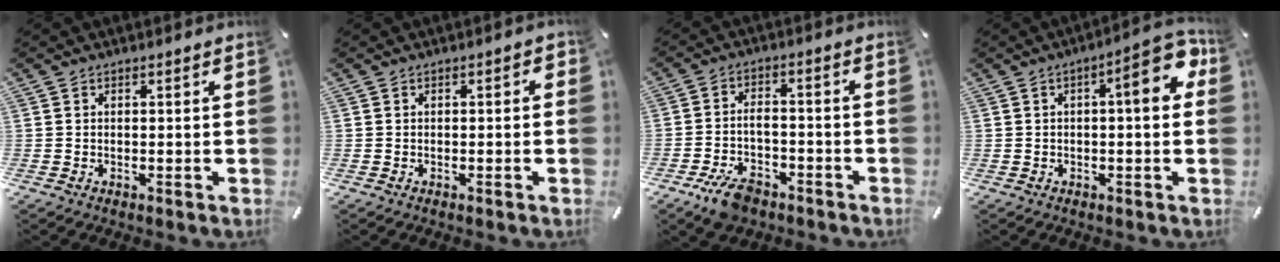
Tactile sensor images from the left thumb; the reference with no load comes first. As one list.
[{"total": 1.0, "force": [-0.5, 0.6, 0.6], "torque": [-0.009, 0.003, -0.011]}, {"total": 7.3, "force": [-4.3, 4.1, 4.4], "torque": [-0.084, 0.021, -0.075]}, {"total": 10.7, "force": [2.8, 3.1, 9.8], "torque": [-0.116, -0.022, 0.036]}]